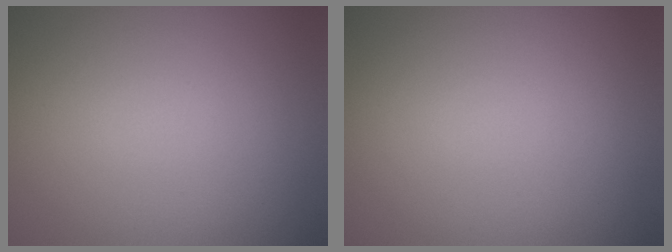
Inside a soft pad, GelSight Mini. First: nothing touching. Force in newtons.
{"total": 0.0}